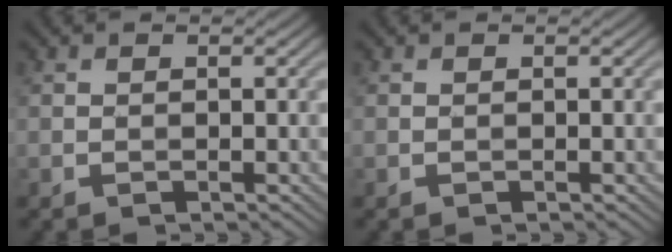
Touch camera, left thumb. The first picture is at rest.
{"total": 0.0}